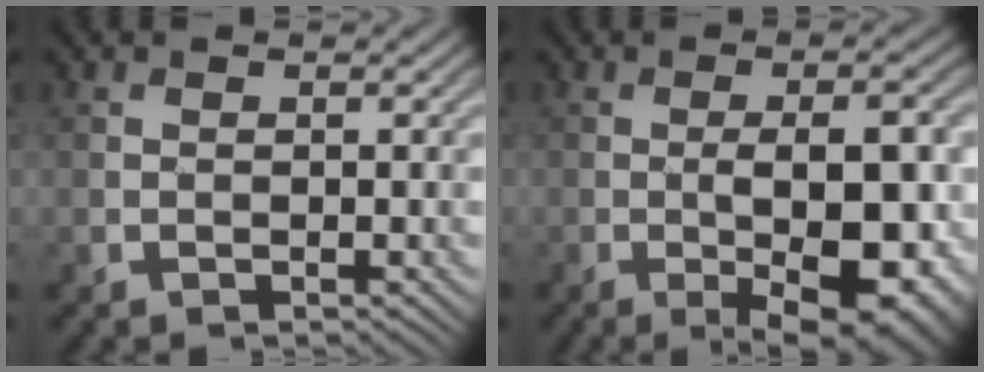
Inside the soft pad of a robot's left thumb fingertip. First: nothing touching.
{"total": 13.4, "force": [-3.2, 5.2, 11.9], "torque": [-0.144, -0.001, -0.039]}